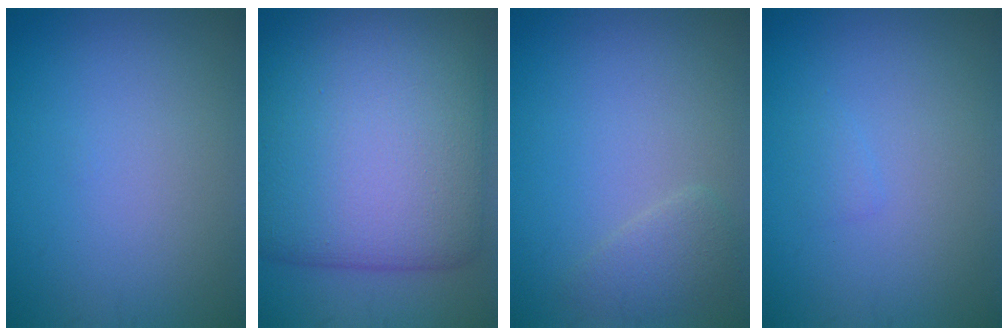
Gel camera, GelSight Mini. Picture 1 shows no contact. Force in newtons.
{"total": 15.4, "press": 15.3, "slide": 0.6}
{"total": 1.6, "press": 1.6, "slide": 0.2}
{"total": 0.6, "press": 0.6, "slide": 0.0}